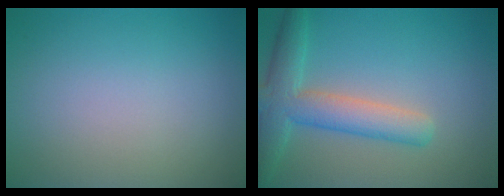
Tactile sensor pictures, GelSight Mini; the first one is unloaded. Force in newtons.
{"total": 5.2, "press": 5.2, "slide": 0.3}